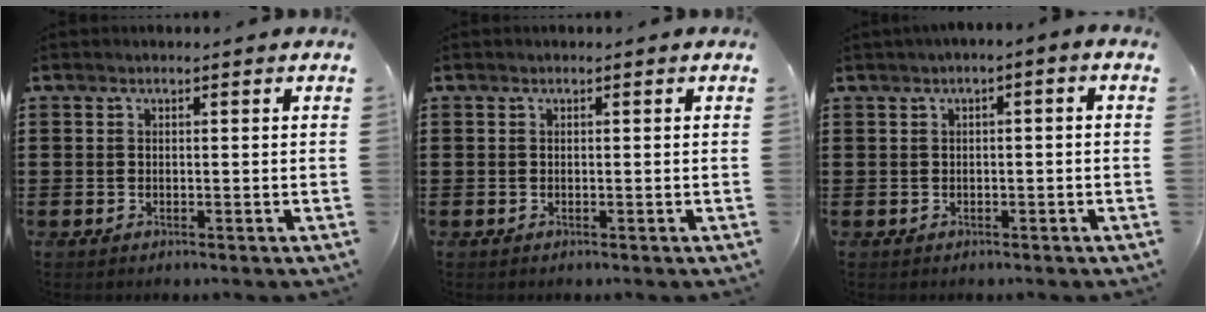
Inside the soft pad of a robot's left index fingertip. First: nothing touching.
{"total": 0.0}
{"total": 1.4, "force": [-0.8, 0.2, 1.2], "torque": [-0.019, -0.001, -0.015]}